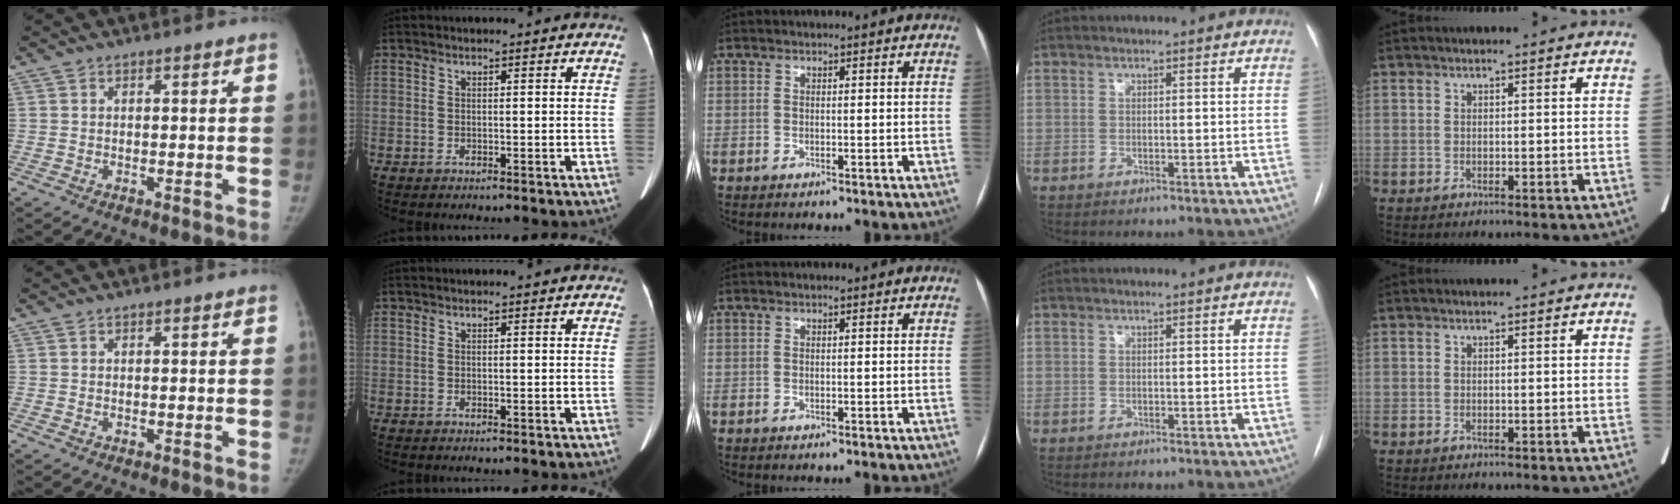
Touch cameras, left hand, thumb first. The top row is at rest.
{}